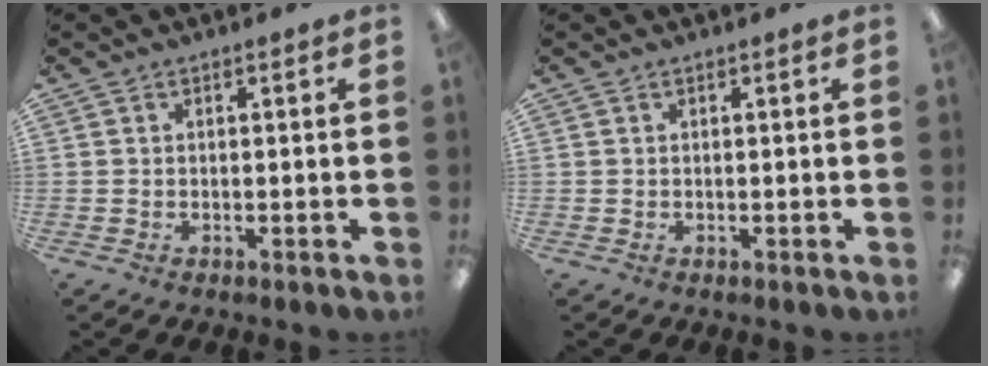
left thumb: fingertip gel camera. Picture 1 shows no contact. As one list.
[{"total": 0.0}]